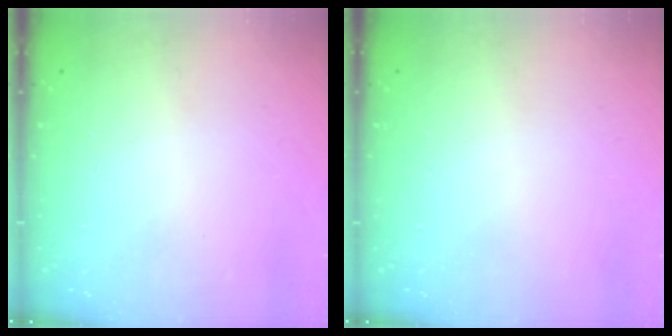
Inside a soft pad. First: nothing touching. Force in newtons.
{"total": 0.0}